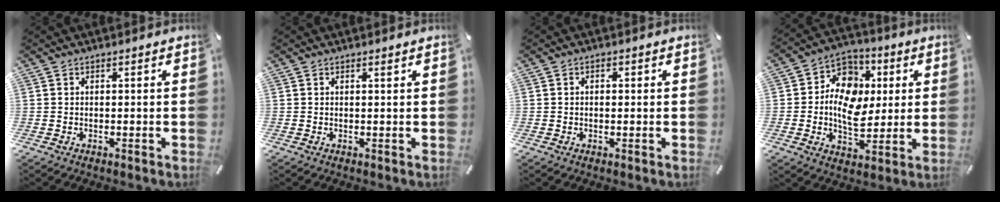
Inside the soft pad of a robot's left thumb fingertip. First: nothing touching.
{"total": 0.6, "force": [0.4, 0.1, 0.4], "torque": [-0.009, -0.002, 0.007]}
{"total": 1.2, "force": [-0.1, 0.9, 0.8], "torque": [-0.016, 0.004, -0.003]}
{"total": 12.7, "force": [0.5, 10.1, 7.6], "torque": [-0.128, 0.003, 0.012]}